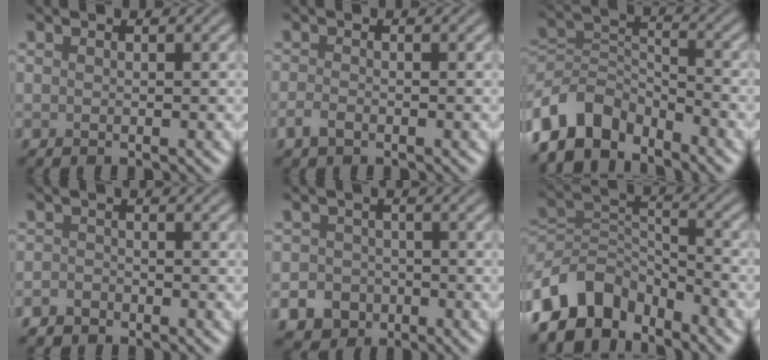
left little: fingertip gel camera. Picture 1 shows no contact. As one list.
[{"total": 1.3, "force": [-0.8, 0.6, 0.8], "torque": [-0.018, -0.002, -0.019]}, {"total": 7.1, "force": [-5.3, 3.7, 3.0], "torque": [-0.053, 0.001, -0.112]}, {"total": 1.4, "force": [-1.3, 0.6, 0.2], "torque": [-0.001, 0.000, -0.028]}, {"total": 5.5, "force": [-3.0, 4.5, 1.1], "torque": [0.005, -0.019, -0.058]}, {"total": 8.6, "force": [-6.3, 4.6, 3.7], "torque": [-0.059, 0.002, -0.134]}]